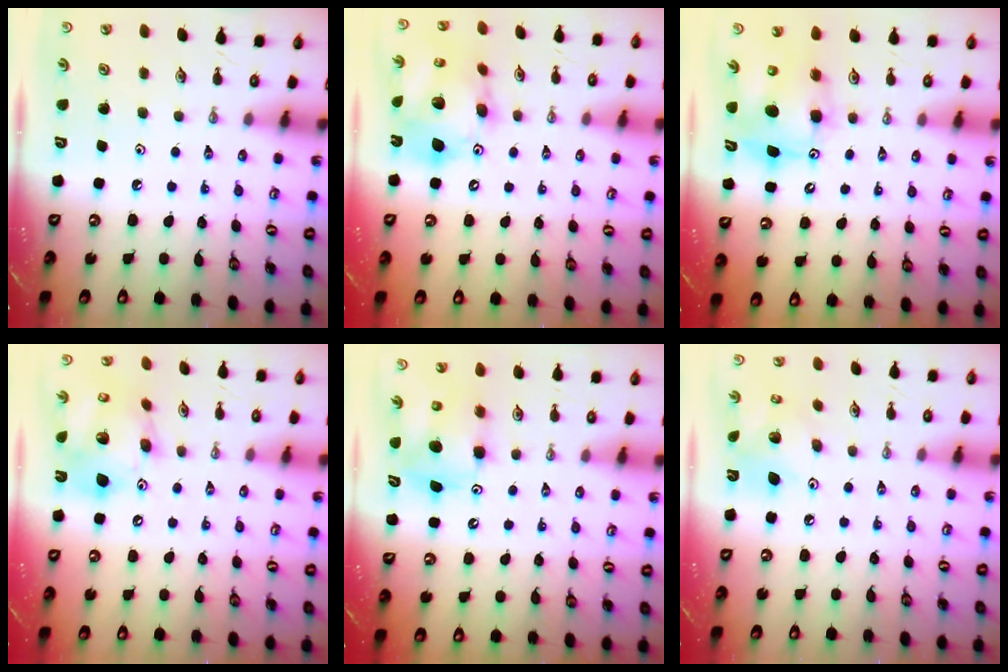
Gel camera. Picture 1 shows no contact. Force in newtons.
{"total": 16.0, "press": 15.9, "slide": 2.0}
{"total": 8.2, "press": 8.0, "slide": 1.7}
{"total": 17.8, "press": 17.5, "slide": 3.2}
{"total": 9.2, "press": 9.2, "slide": 0.3}
{"total": 8.9, "press": 8.9, "slide": 0.8}